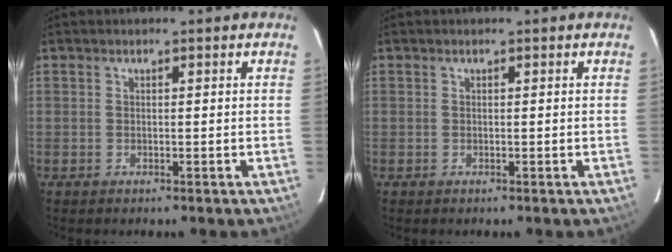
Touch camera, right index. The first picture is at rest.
{"total": 0.0}